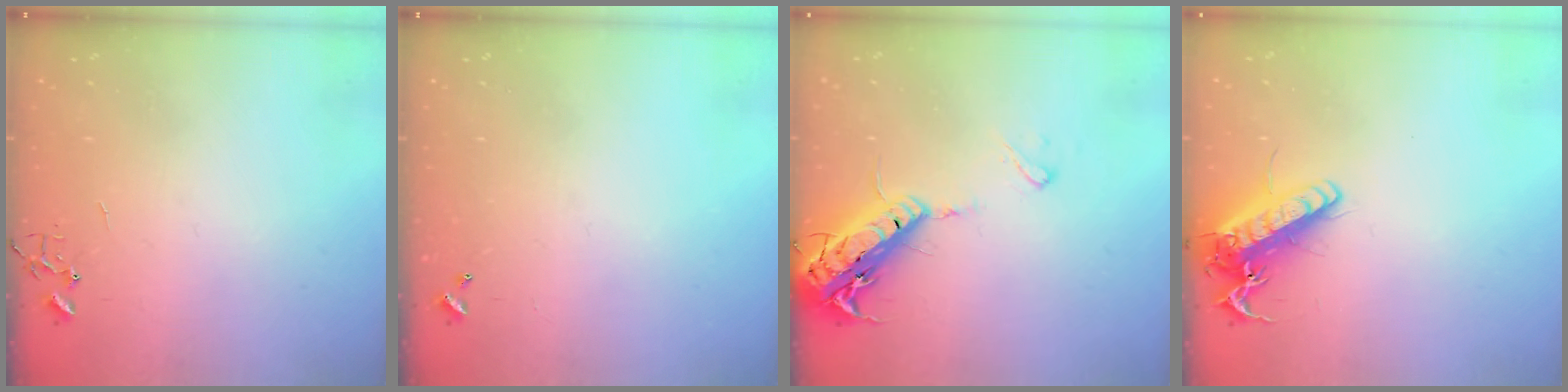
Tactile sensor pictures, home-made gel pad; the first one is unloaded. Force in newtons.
{"total": 0.0}
{"total": 17.5, "press": 17.2, "slide": 3.6}
{"total": 16.5, "press": 16.3, "slide": 2.7}